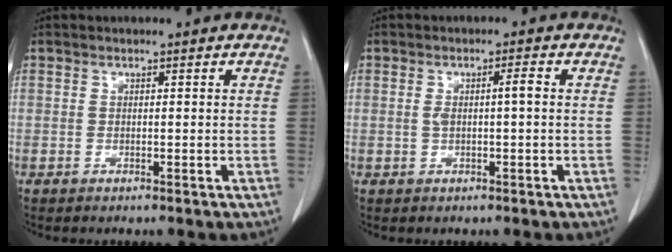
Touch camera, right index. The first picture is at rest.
{"total": 2.7, "force": [0.1, 0.3, 2.6], "torque": [-0.052, 0.009, 0.005]}